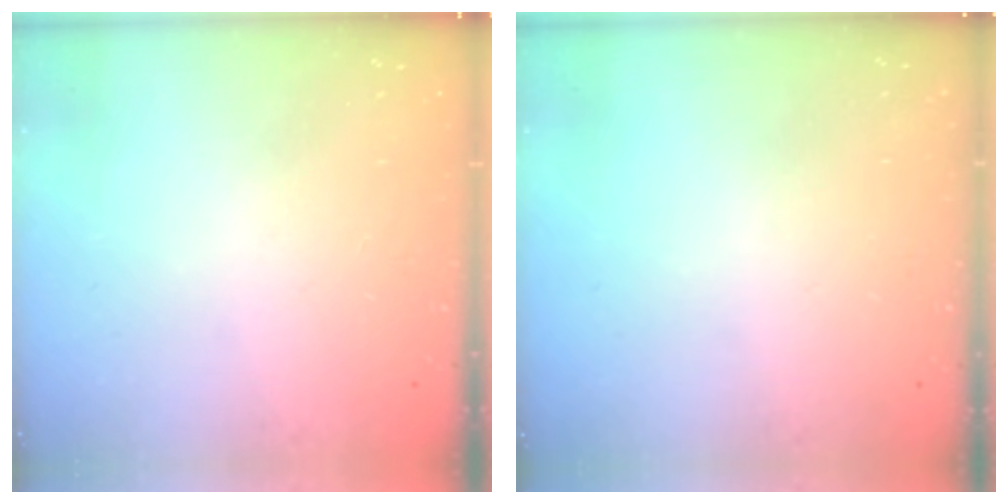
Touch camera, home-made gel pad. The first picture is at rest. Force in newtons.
{"total": 0.0}